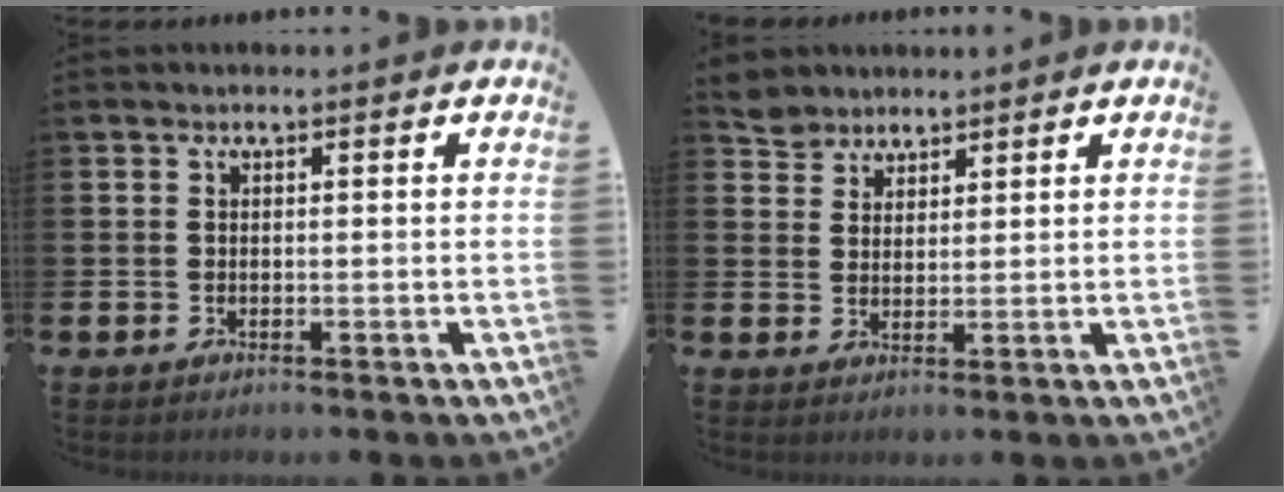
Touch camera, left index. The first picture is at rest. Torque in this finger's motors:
{"motor_torque": [0.41, -0.46, 0.11, 0.00]}